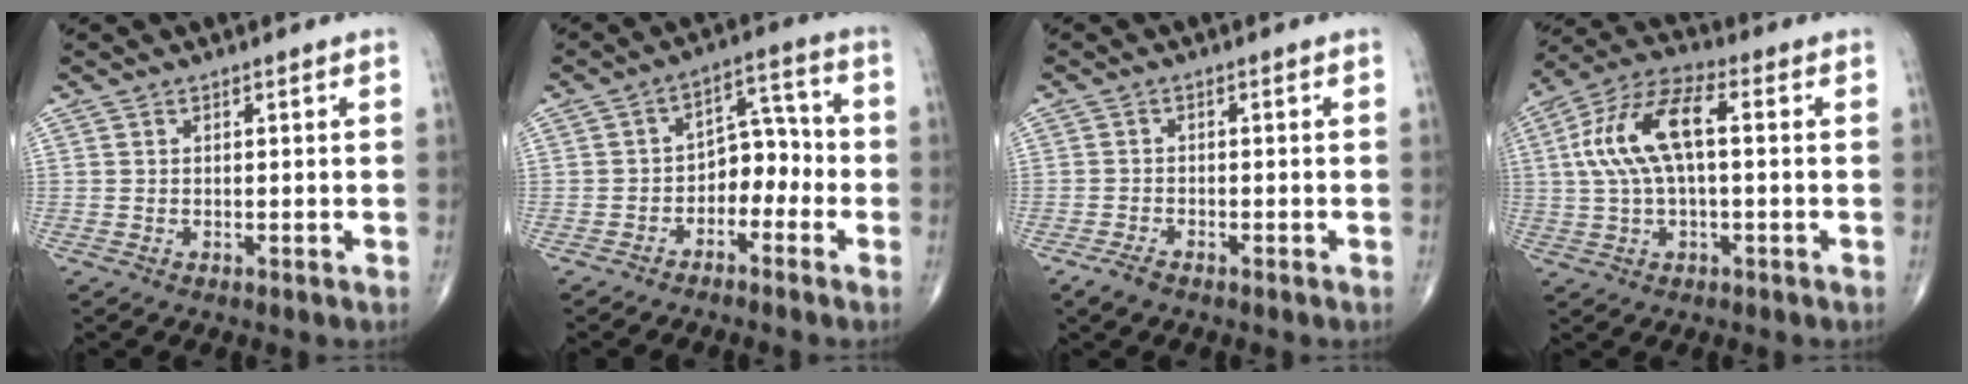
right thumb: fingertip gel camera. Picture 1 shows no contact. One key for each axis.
{"total": 7.5, "fx": -2.7, "fy": 5.1, "fz": 4.8, "tx": -0.035, "ty": 0.047, "tz": -0.055}
{"total": 2.5, "fx": -1.9, "fy": 1.0, "fz": 1.3, "tx": -0.030, "ty": 0.003, "tz": -0.034}
{"total": 13.2, "fx": 1.5, "fy": 5.8, "fz": 11.8, "tx": -0.246, "ty": 0.040, "tz": 0.025}